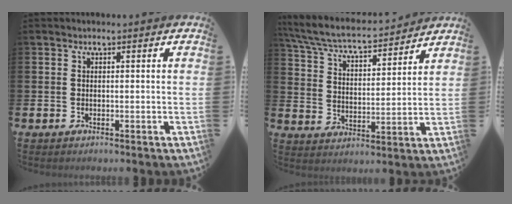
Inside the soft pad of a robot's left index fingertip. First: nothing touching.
{"total": 6.7, "force": [6.1, 1.3, 2.2], "torque": [-0.074, -0.045, 0.103]}